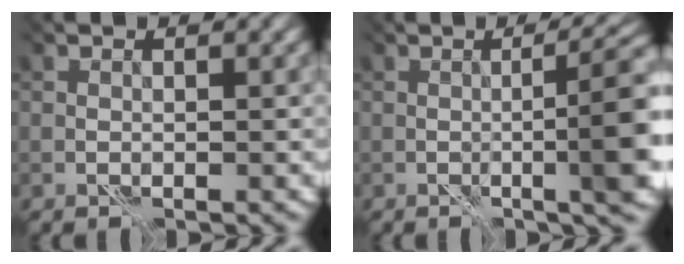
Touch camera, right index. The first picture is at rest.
{"total": 7.1, "force": [-0.6, 1.0, 7.0], "torque": [-0.080, 0.012, -0.005]}